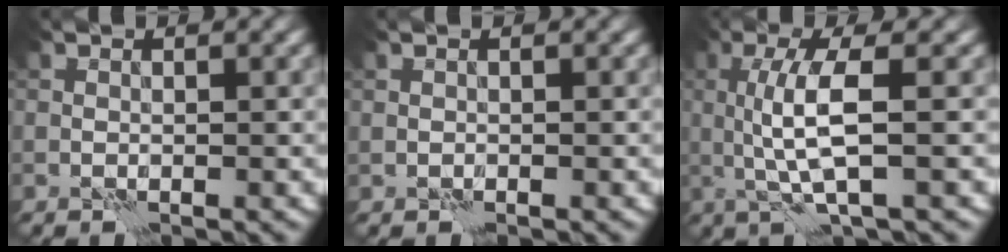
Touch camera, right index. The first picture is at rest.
{"total": 0.0}
{"total": 4.8, "force": [0.3, 1.1, 4.7], "torque": [-0.098, 0.004, 0.010]}